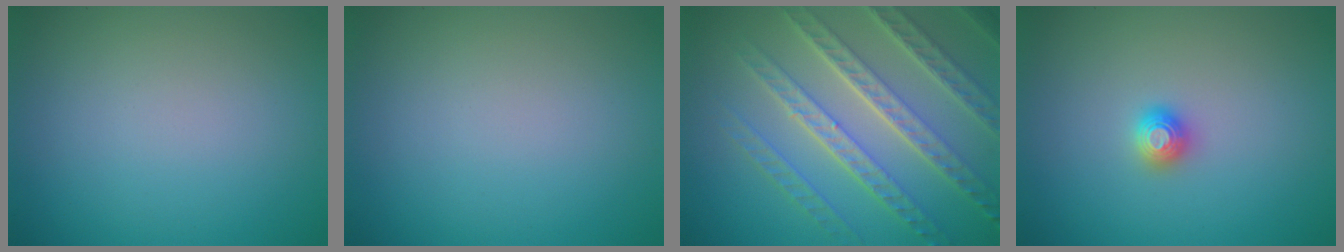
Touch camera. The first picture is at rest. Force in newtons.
{"total": 0.0}
{"total": 7.8, "press": 5.6, "slide": 5.4}
{"total": 1.5, "press": 1.5, "slide": 0.2}